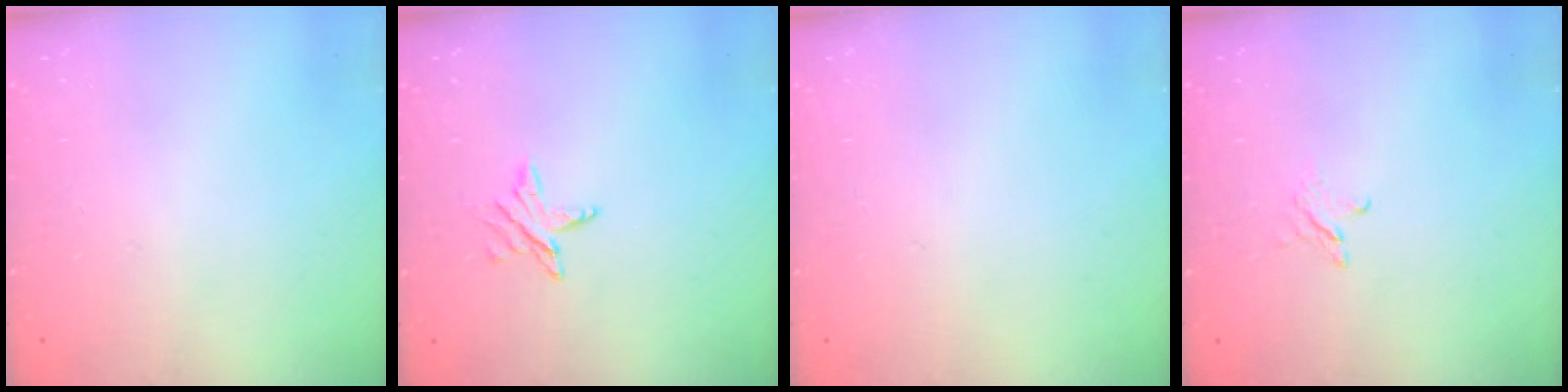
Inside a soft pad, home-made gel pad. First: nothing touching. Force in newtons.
{"total": 4.7, "press": 4.7, "slide": 0.6}
{"total": 0.0}
{"total": 2.5, "press": 2.5, "slide": 0.3}